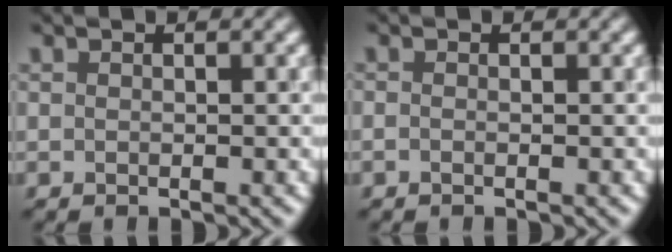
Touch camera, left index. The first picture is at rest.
{"total": 0.5, "force": [-0.1, 0.2, 0.4], "torque": [-0.010, -0.005, -0.004]}